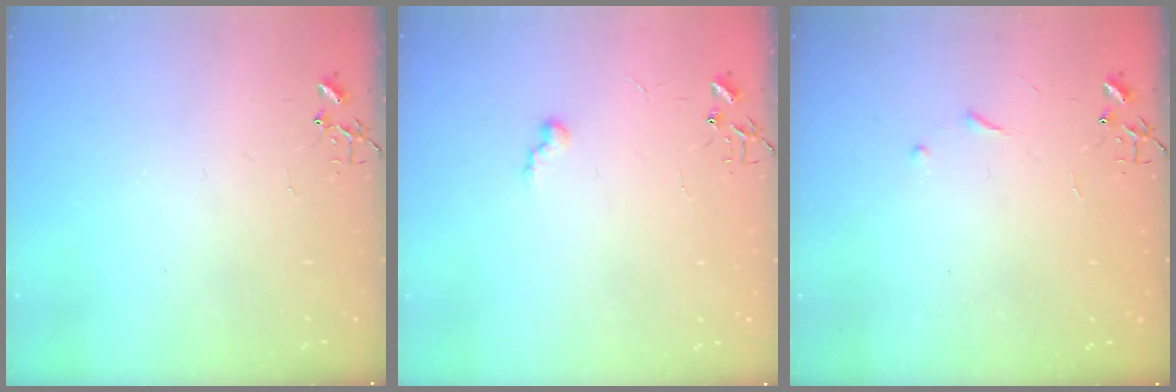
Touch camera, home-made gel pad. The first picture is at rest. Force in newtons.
{"total": 5.3, "press": 5.3, "slide": 0.5}
{"total": 4.0, "press": 3.9, "slide": 0.6}